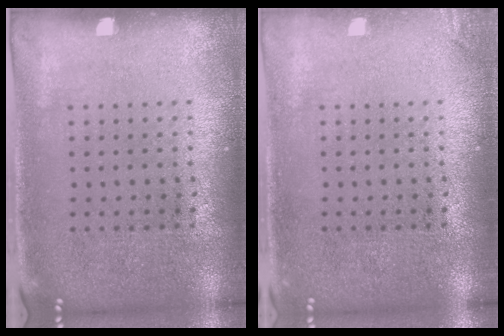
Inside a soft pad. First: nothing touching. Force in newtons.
{"total": 0.9, "press": 0.9, "slide": 0.2}